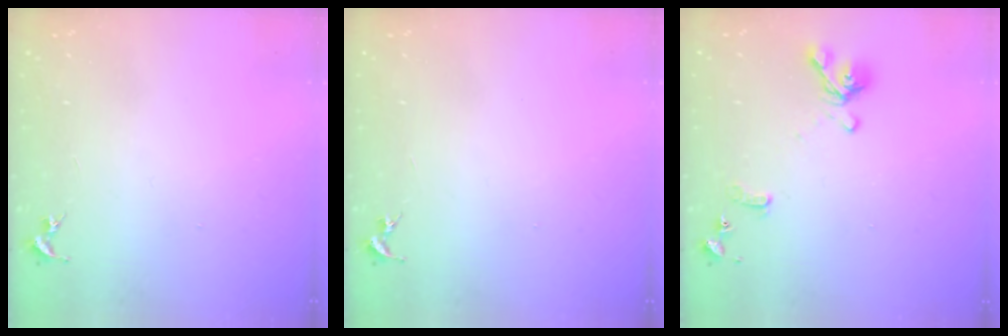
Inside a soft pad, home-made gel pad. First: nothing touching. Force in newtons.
{"total": 0.0}
{"total": 11.1, "press": 11.0, "slide": 1.3}